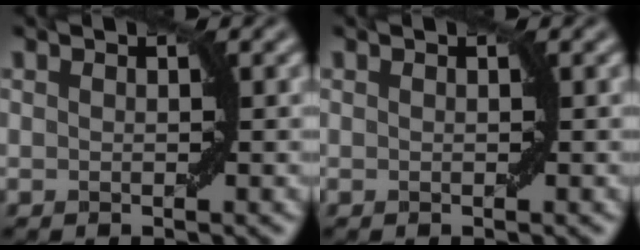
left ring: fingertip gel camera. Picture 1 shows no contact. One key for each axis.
{"total": 0.0}